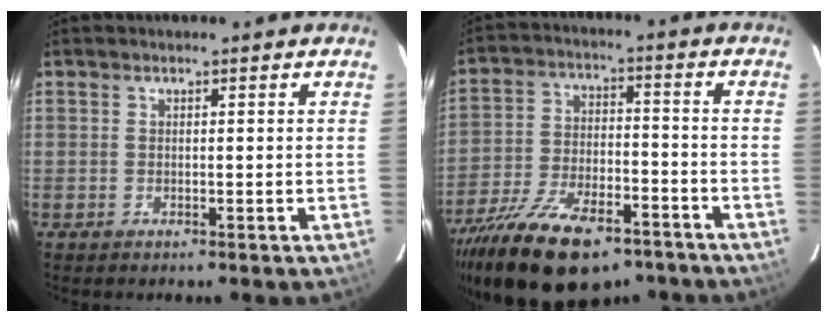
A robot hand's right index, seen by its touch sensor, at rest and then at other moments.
{"total": 21.1, "force": [-14.5, 9.5, 12.0], "torque": [-0.239, -0.025, -0.229]}